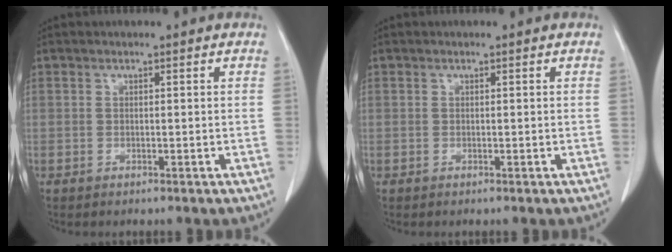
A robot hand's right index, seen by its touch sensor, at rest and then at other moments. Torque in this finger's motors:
{"motor_torque": [-0.01, 0.00, 0.01, 0.00]}